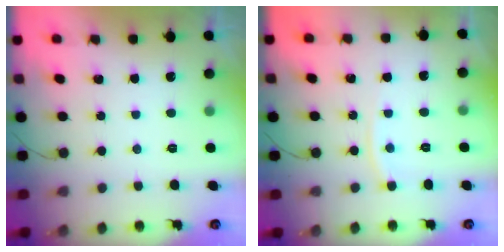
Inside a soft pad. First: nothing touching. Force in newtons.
{"total": 3.8, "press": 3.8, "slide": 0.4}